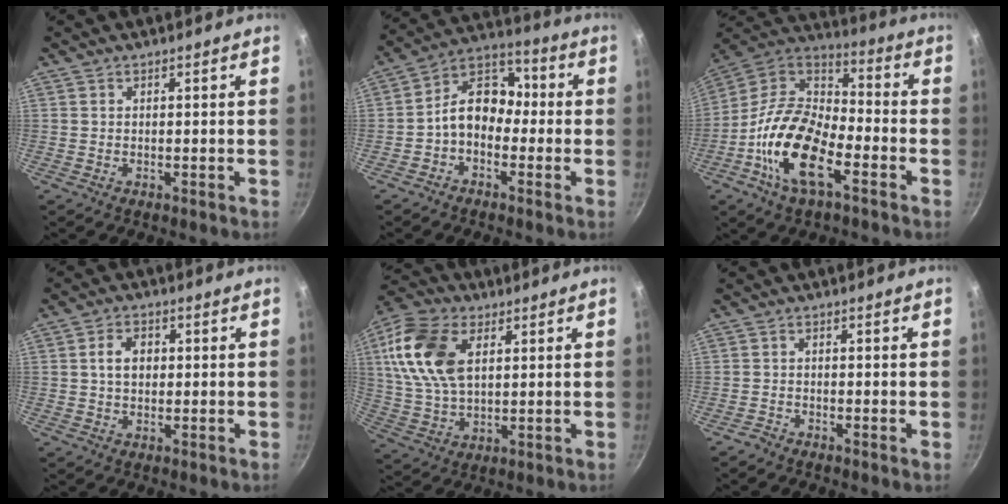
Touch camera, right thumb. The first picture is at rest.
{"total": 10.2, "force": [-1.8, 7.5, 6.7], "torque": [-0.074, 0.047, -0.056]}
{"total": 19.2, "force": [-7.6, 9.6, 14.8], "torque": [-0.264, 0.042, -0.163]}
{"total": 4.6, "force": [0.5, 3.4, 3.0], "torque": [-0.036, 0.008, 0.004]}
{"total": 16.1, "force": [4.6, 9.9, 11.8], "torque": [-0.222, -0.001, 0.087]}
{"total": 1.1, "force": [-1.0, 0.2, 0.3], "torque": [-0.016, 0.007, -0.029]}